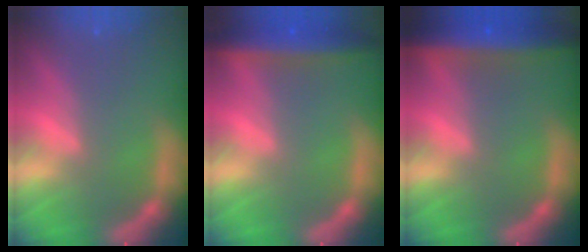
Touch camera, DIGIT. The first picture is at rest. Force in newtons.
{"total": 6.0}
{"total": 8.6}